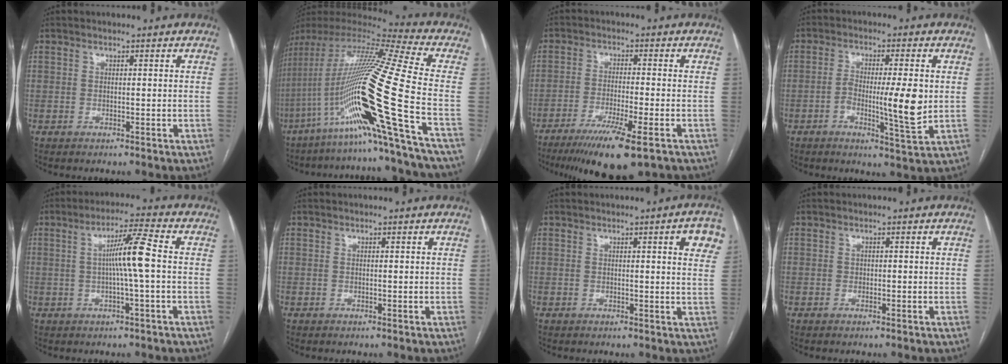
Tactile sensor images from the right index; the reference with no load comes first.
{"total": 26.0, "force": [-9.3, -1.8, 24.2], "torque": [-0.454, -0.026, -0.180]}
{"total": 11.3, "force": [-7.4, 0.7, 8.5], "torque": [-0.137, -0.029, -0.114]}
{"total": 8.2, "force": [-0.7, 0.9, 8.1], "torque": [-0.134, -0.003, -0.011]}
{"total": 7.1, "force": [0.2, -0.6, 7.0], "torque": [-0.123, 0.009, 0.002]}
{"total": 0.0}
{"total": 5.7, "force": [2.5, 0.5, 5.1], "torque": [-0.050, -0.007, 0.020]}
{"total": 0.0}